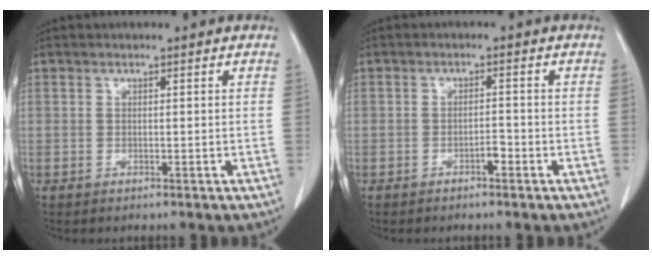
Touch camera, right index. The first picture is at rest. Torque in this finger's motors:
{"motor_torque": [0.10, 0.03, 0.29, 0.05]}